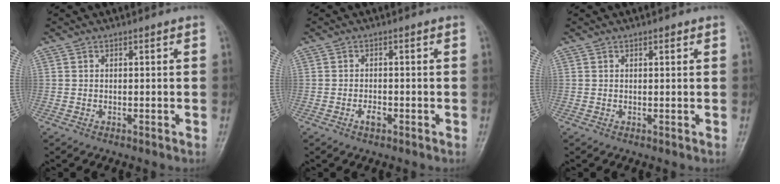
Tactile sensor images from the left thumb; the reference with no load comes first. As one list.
[{"total": 1.8, "force": [-0.9, 0.9, 1.3], "torque": [-0.023, 0.007, -0.015]}, {"total": 0.8, "force": [0.5, 0.2, 0.6], "torque": [-0.009, -0.002, 0.008]}]